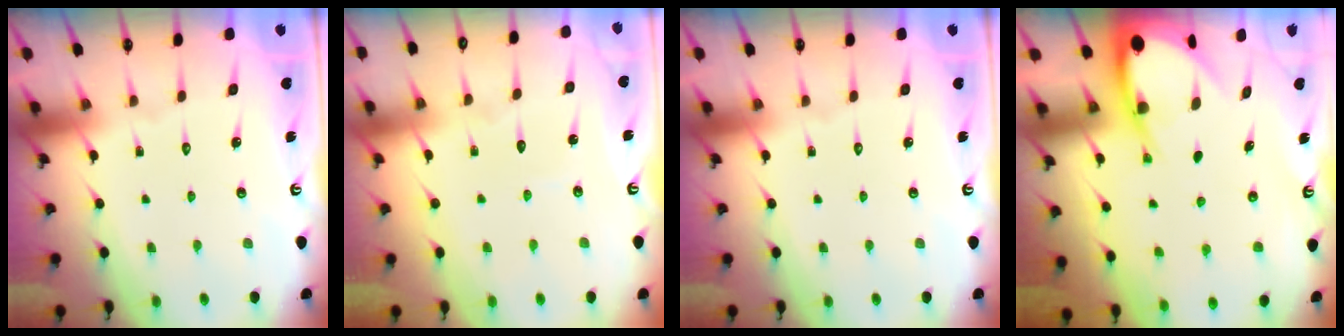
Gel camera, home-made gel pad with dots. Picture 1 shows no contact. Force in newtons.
{"total": 3.1, "press": 3.0, "slide": 0.3}
{"total": 0.0}
{"total": 7.2, "press": 7.1, "slide": 1.0}